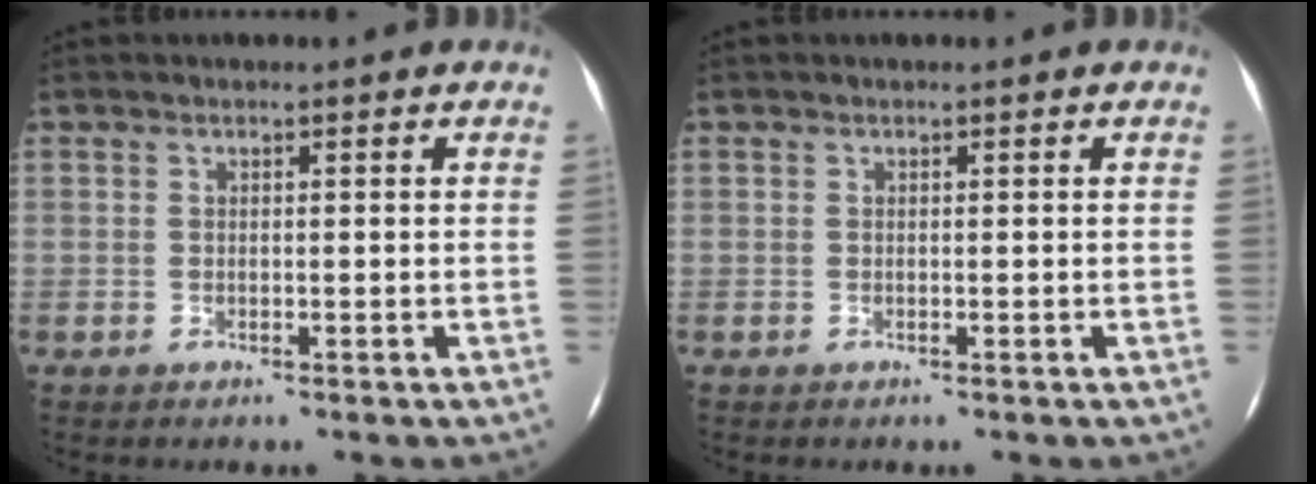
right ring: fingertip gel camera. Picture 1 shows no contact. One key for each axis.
{"total": 0.0}